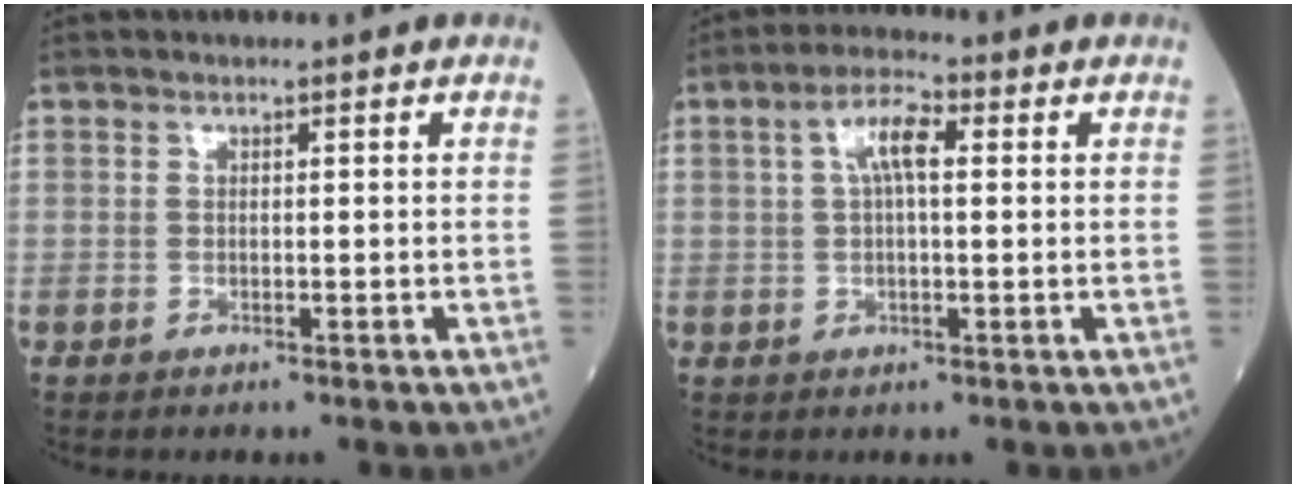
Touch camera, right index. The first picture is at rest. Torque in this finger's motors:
{"motor_torque": [0.80, 0.38, 0.17, 0.06]}